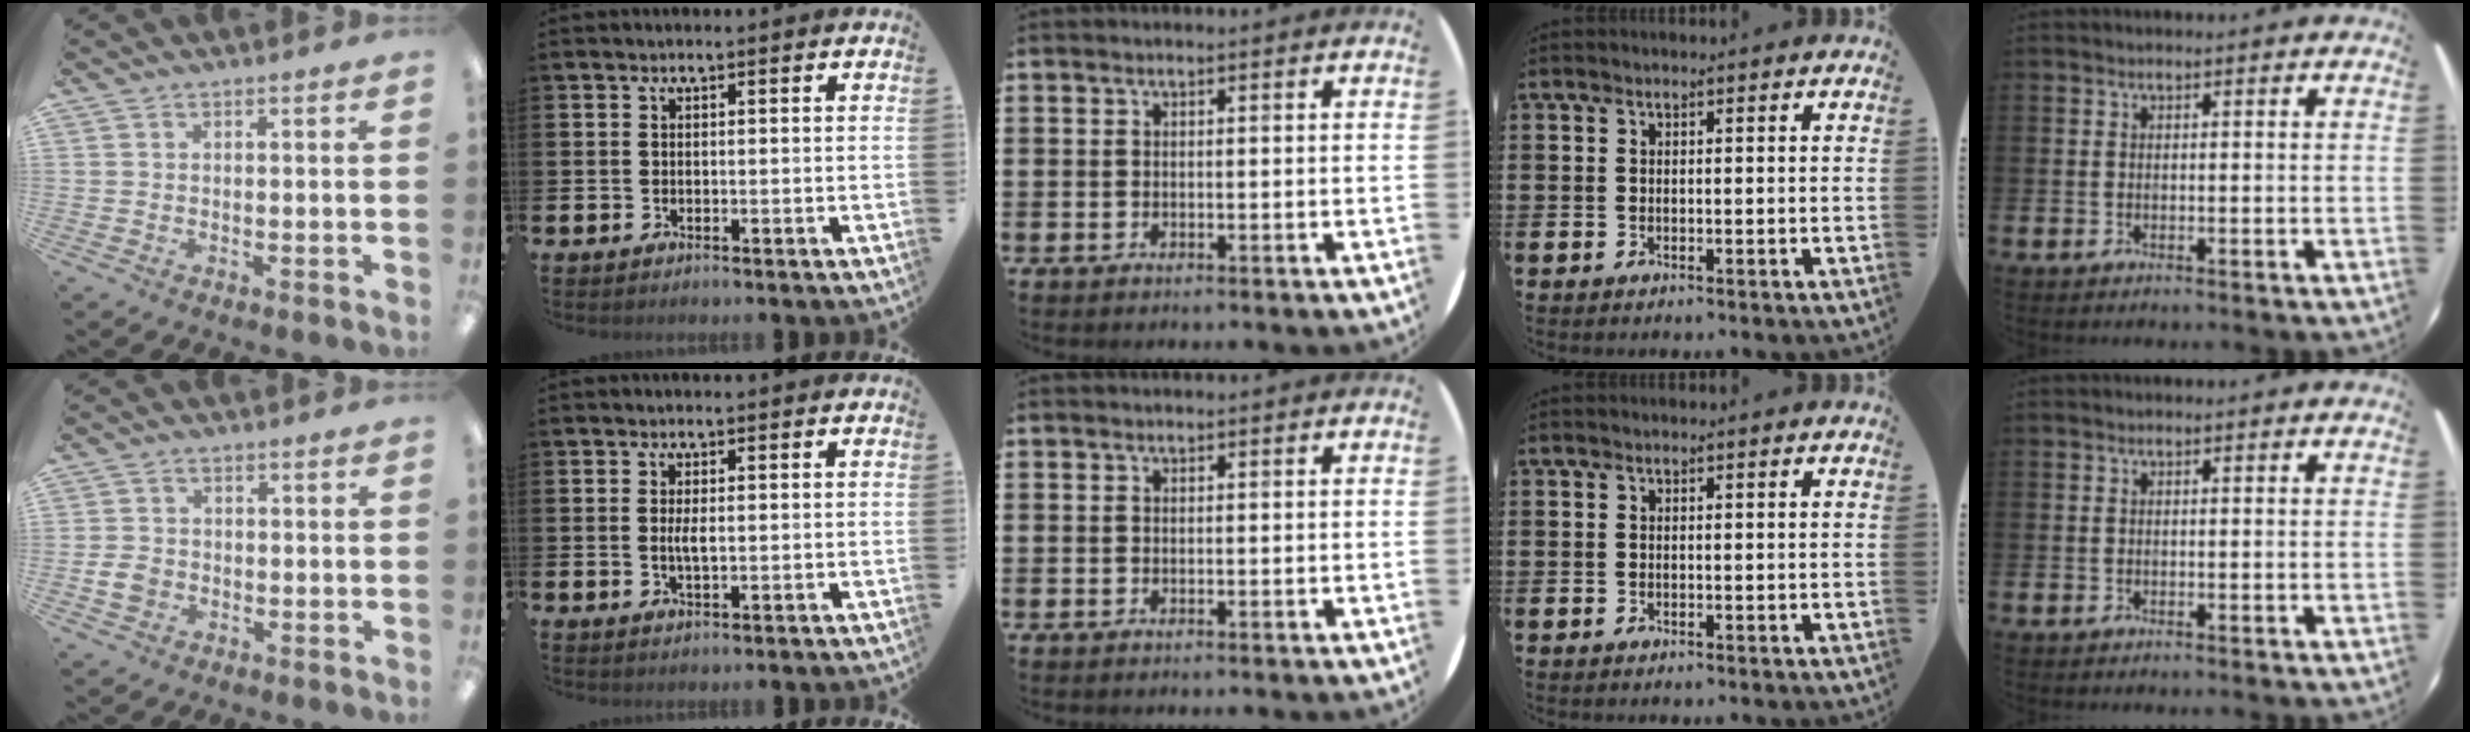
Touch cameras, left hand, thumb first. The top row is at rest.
{"thumb": {"total": 3.7, "force": [-0.9, 3.1, 1.7], "torque": [-0.036, 0.005, -0.018]}, "index": {"total": 2.2, "force": [0.1, 0.8, 2.1], "torque": [-0.033, -0.001, -0.002]}}